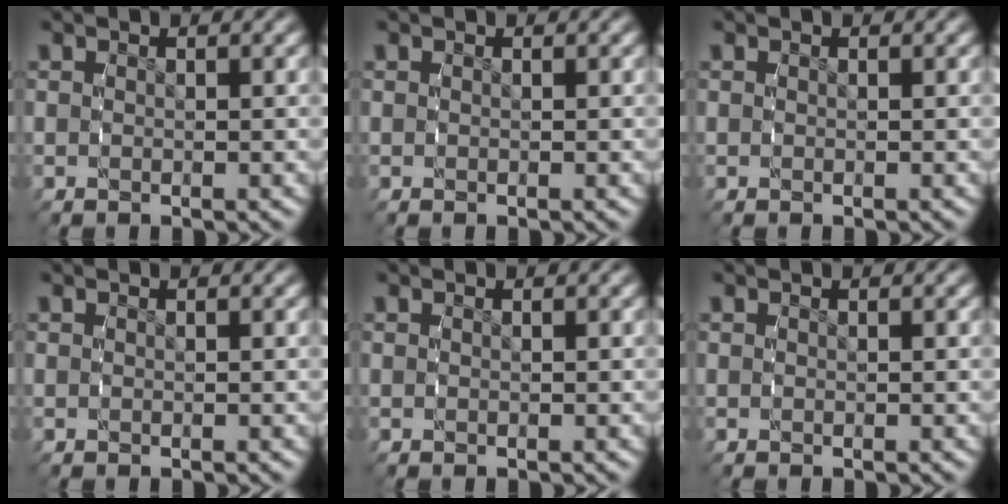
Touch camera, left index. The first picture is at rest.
{"total": 0.0}
{"total": 0.0}
{"total": 0.0}
{"total": 0.0}
{"total": 0.0}